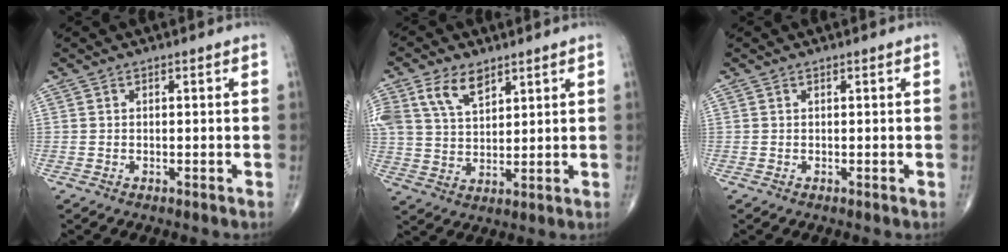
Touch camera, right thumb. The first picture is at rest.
{"total": 9.8, "force": [5.4, 5.6, 5.9], "torque": [-0.106, -0.013, 0.113]}
{"total": 0.0}